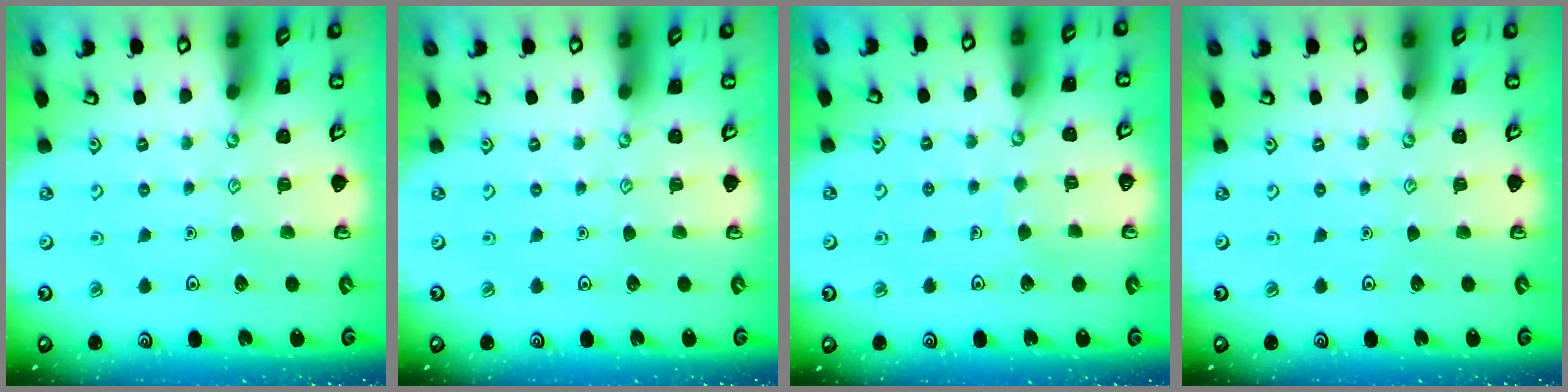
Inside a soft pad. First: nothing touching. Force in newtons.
{"total": 0.0}
{"total": 1.8, "press": 1.8, "slide": 0.0}
{"total": 0.0}